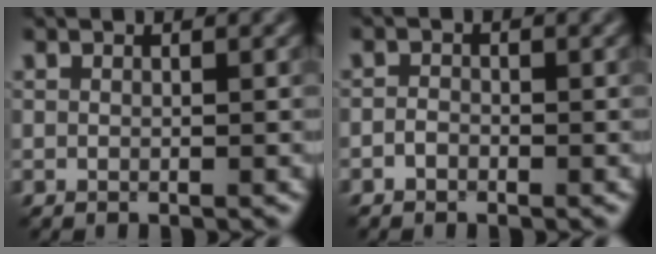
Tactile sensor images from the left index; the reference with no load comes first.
{"total": 1.0, "force": [-0.7, 0.6, 0.3], "torque": [-0.007, 0.002, -0.017]}